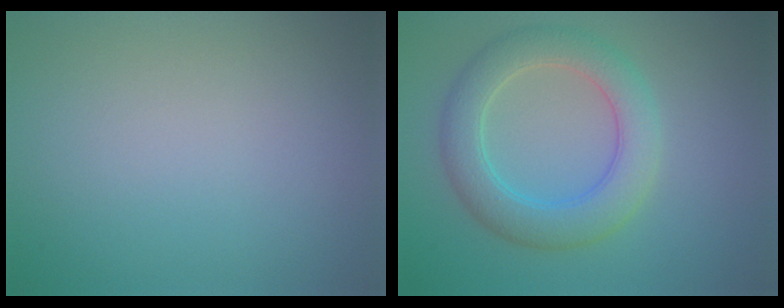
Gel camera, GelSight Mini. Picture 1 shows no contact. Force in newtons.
{"total": 5.3, "press": 5.2, "slide": 0.3}